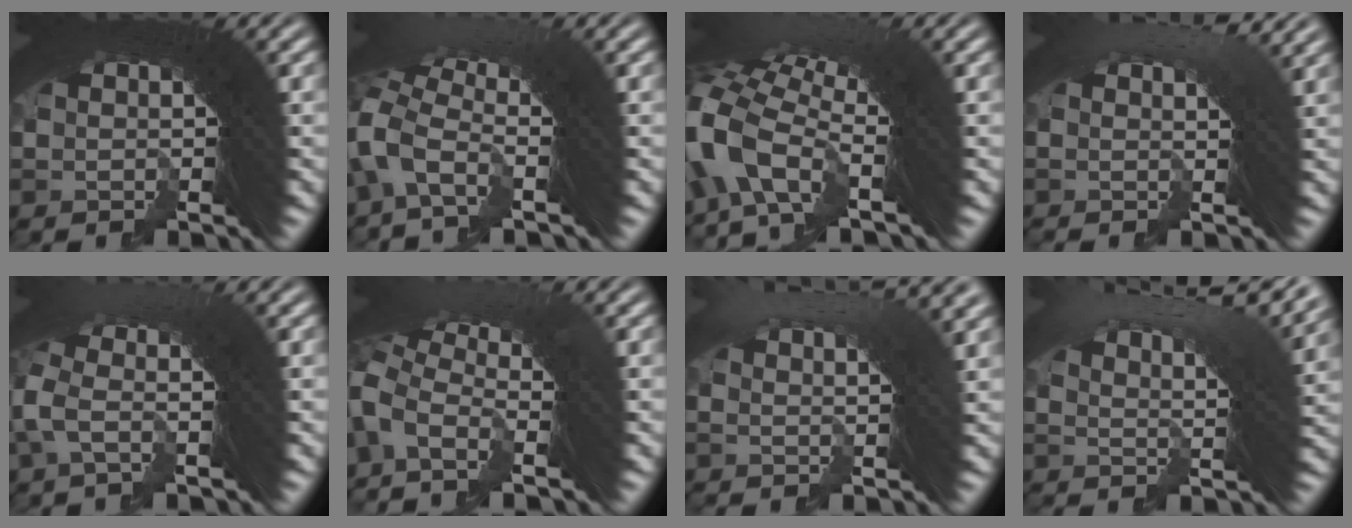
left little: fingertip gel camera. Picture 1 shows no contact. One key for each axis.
{"total": 3.3, "fx": -1.0, "fy": 2.2, "fz": 2.3, "tx": -0.047, "ty": 0.012, "tz": -0.028}
{"total": 5.8, "fx": -1.6, "fy": 3.8, "fz": 4.1, "tx": -0.098, "ty": -0.013, "tz": -0.030}
{"total": 2.5, "fx": 1.2, "fy": 0.5, "fz": 2.2, "tx": -0.017, "ty": 0.012, "tz": 0.009}
{"total": 2.1, "fx": -0.3, "fy": 0.5, "fz": 2.1, "tx": -0.033, "ty": 0.016, "tz": -0.015}
{"total": 5.0, "fx": -1.4, "fy": 4.0, "fz": 2.8, "tx": -0.061, "ty": 0.008, "tz": -0.034}
{"total": 4.3, "fx": 2.8, "fy": 0.2, "fz": 3.3, "tx": -0.029, "ty": 0.024, "tz": 0.033}
{"total": 6.9, "fx": 4.6, "fy": 0.4, "fz": 5.1, "tx": -0.057, "ty": 0.022, "tz": 0.064}